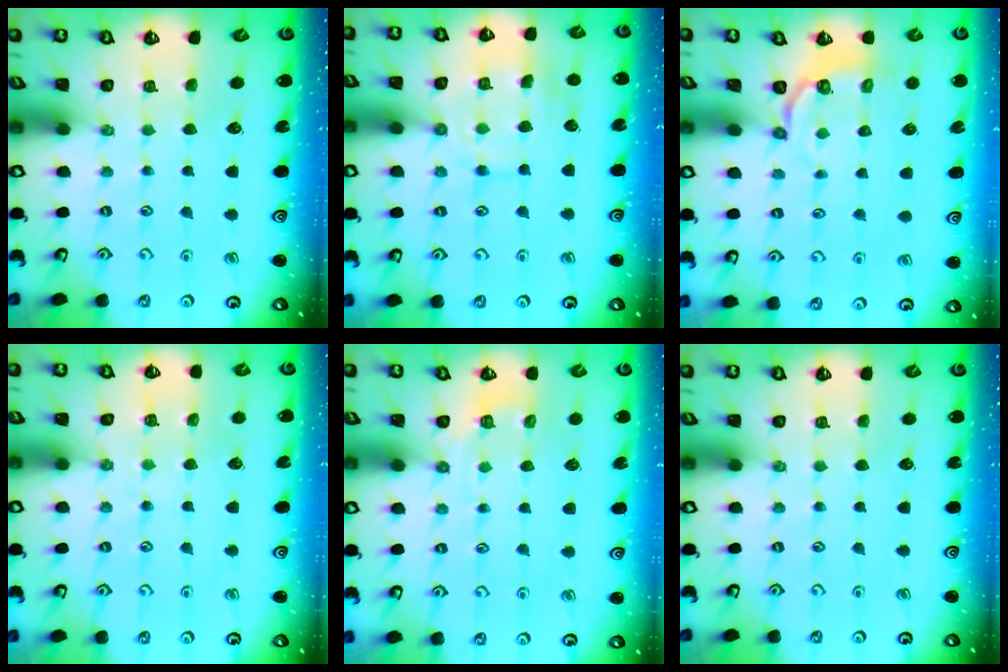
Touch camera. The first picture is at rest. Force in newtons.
{"total": 12.0, "press": 11.9, "slide": 1.1}
{"total": 3.1, "press": 2.1, "slide": 2.3}
{"total": 5.5, "press": 5.4, "slide": 0.6}
{"total": 4.8, "press": 4.5, "slide": 1.7}
{"total": 0.0}